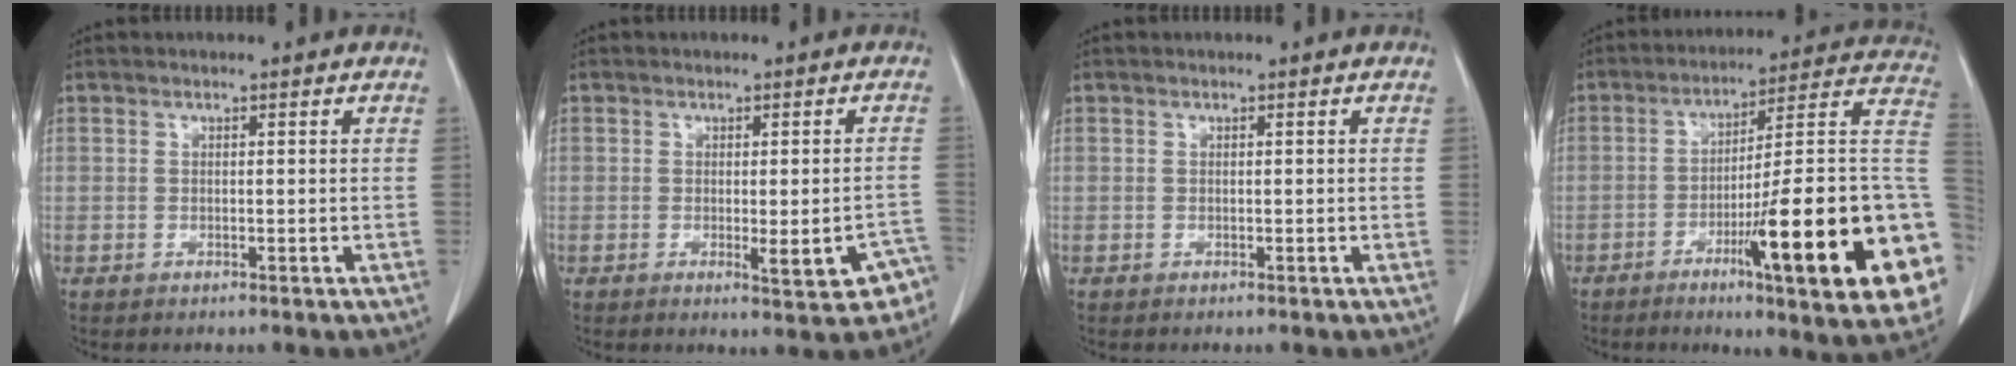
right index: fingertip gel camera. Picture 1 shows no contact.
{"total": 6.1, "force": [-2.8, 1.5, 5.2], "torque": [-0.047, 0.003, -0.030]}
{"total": 0.0}
{"total": 25.9, "force": [-7.6, 1.6, 24.7], "torque": [-0.250, -0.006, -0.114]}